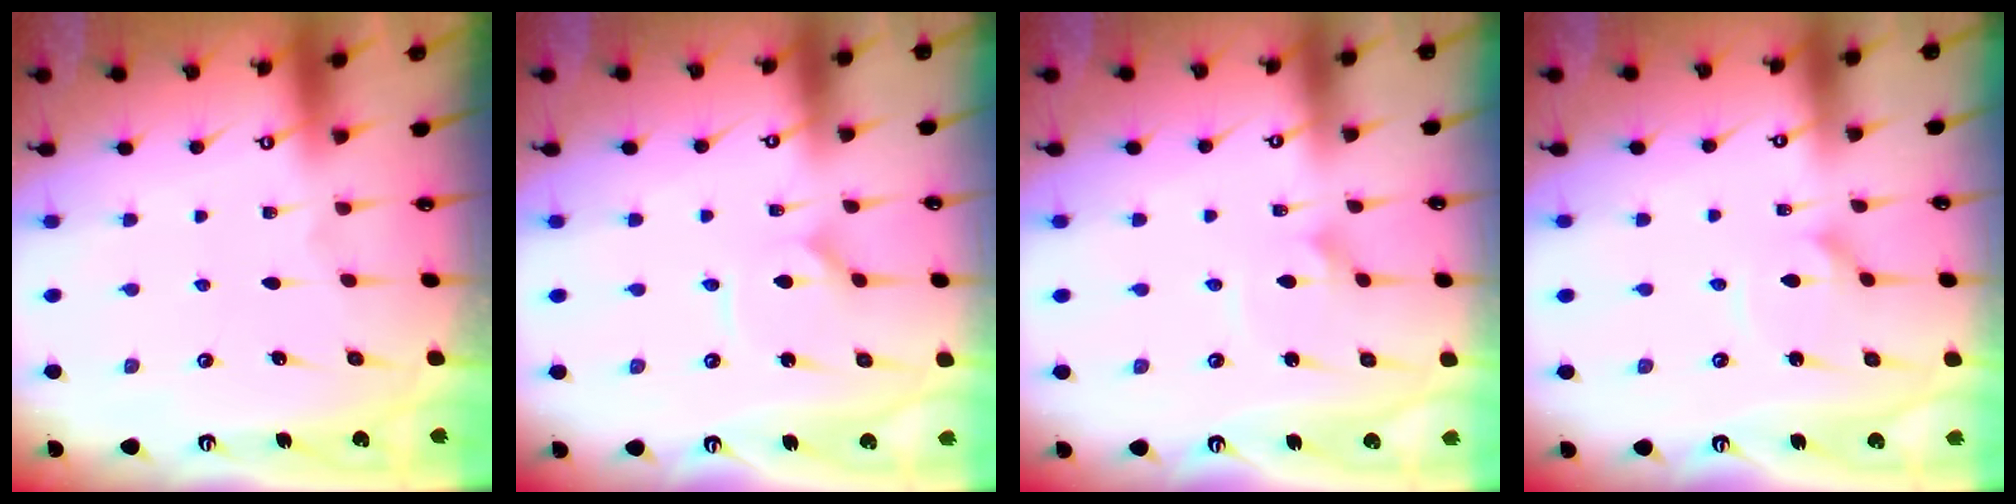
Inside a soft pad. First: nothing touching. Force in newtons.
{"total": 1.5, "press": 1.5, "slide": 0.1}
{"total": 2.7, "press": 2.7, "slide": 0.2}
{"total": 2.0, "press": 2.0, "slide": 0.3}